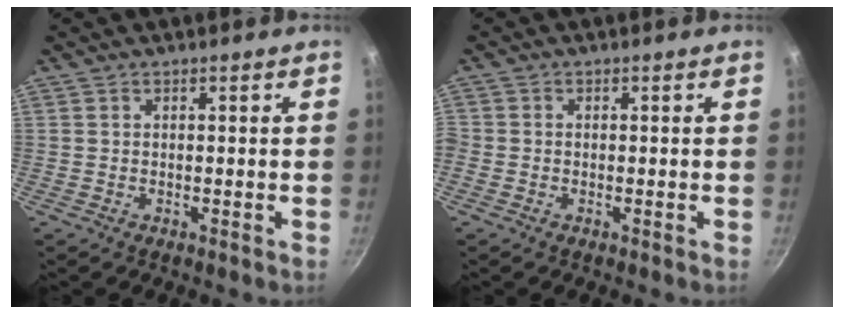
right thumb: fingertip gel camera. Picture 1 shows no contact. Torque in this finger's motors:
{"motor_torque": [-0.13, -0.10, 0.55, 0.43, 0.11]}